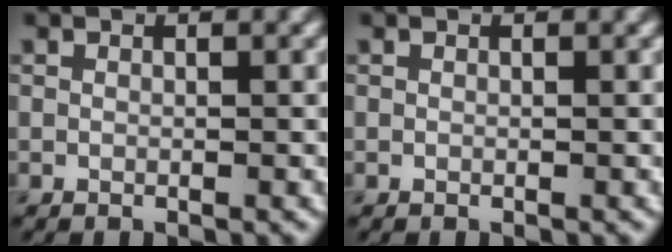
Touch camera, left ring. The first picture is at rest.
{"total": 0.0}